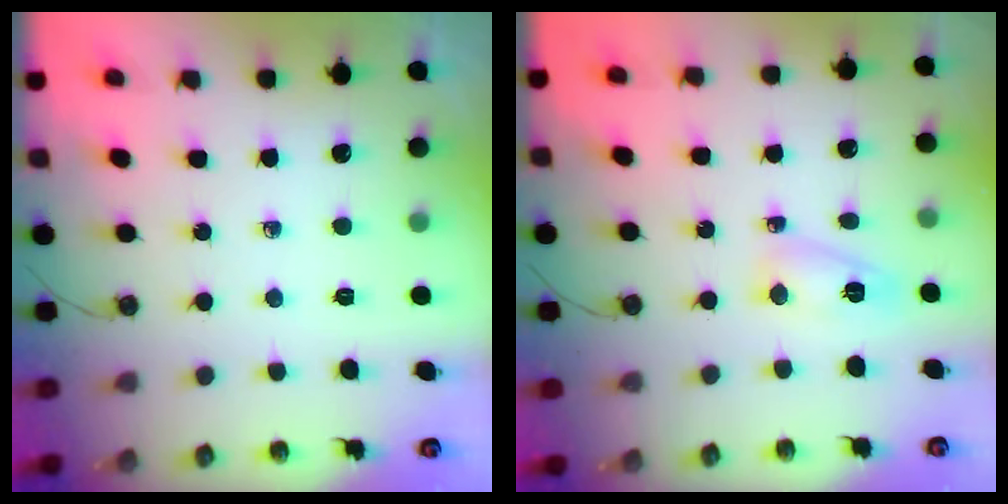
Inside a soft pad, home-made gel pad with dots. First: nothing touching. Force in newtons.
{"total": 5.3, "press": 5.3, "slide": 0.4}